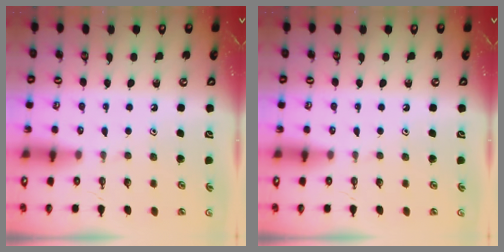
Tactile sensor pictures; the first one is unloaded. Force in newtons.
{"total": 0.0}